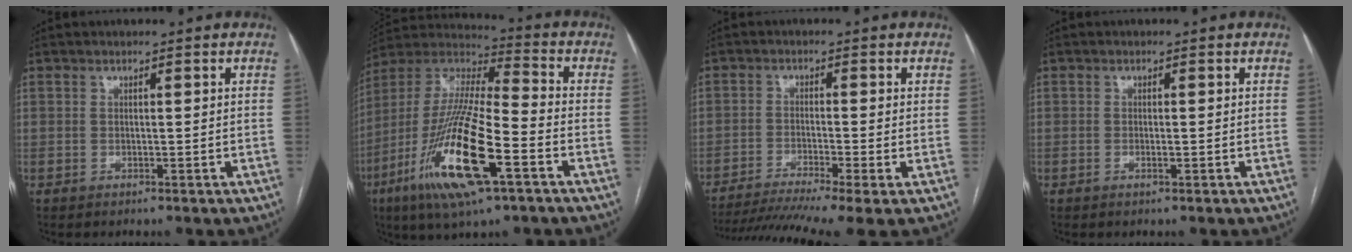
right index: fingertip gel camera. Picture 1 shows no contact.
{"total": 21.2, "force": [-8.5, 3.2, 19.1], "torque": [-0.422, -0.038, -0.159]}
{"total": 11.7, "force": [-8.7, -0.5, 7.8], "torque": [-0.128, -0.020, -0.141]}
{"total": 1.0, "force": [-0.3, 0.2, 0.9], "torque": [-0.017, -0.001, -0.004]}